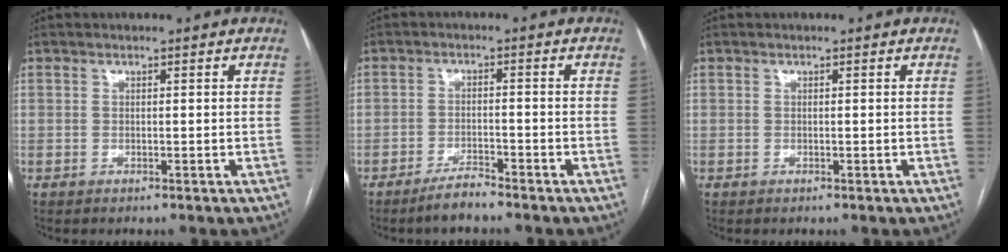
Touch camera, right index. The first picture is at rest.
{"total": 3.3, "force": [-3.0, 0.3, 1.4], "torque": [-0.028, -0.005, -0.056]}
{"total": 0.0}